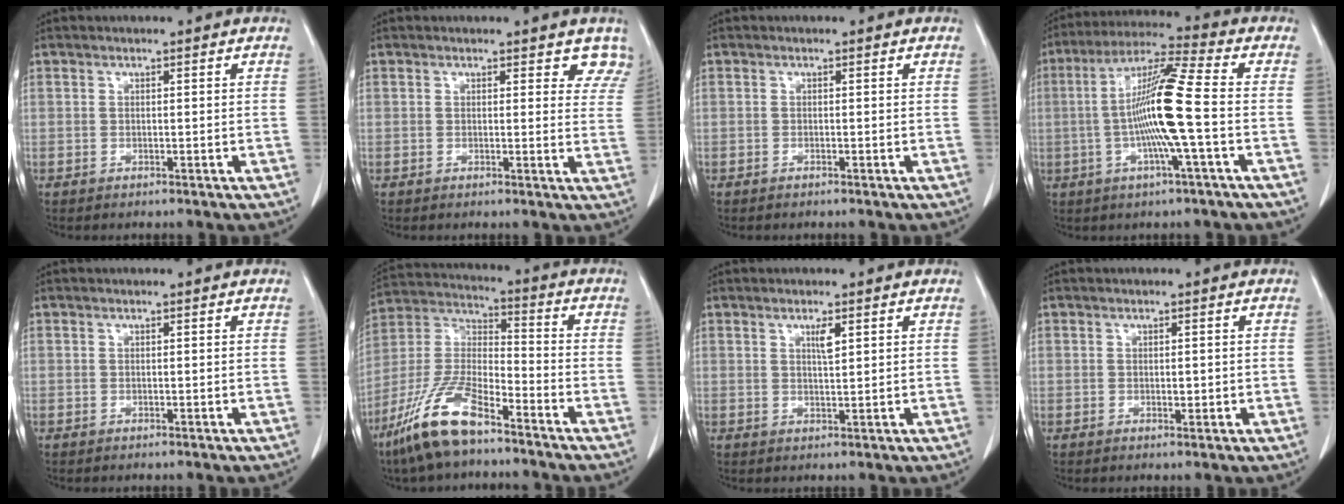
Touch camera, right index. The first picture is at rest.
{"total": 4.8, "force": [4.2, 2.0, 1.1], "torque": [0.015, -0.013, 0.025]}
{"total": 0.0}
{"total": 12.8, "force": [-1.4, -0.7, 12.7], "torque": [-0.238, 0.005, -0.037]}
{"total": 0.0}
{"total": 13.4, "force": [-9.4, 3.5, 8.9], "torque": [-0.197, -0.007, -0.183]}
{"total": 2.1, "force": [1.0, 0.2, 1.8], "torque": [-0.034, -0.003, 0.019]}
{"total": 1.2, "force": [0.0, 0.6, 1.0], "torque": [-0.013, -0.001, 0.003]}